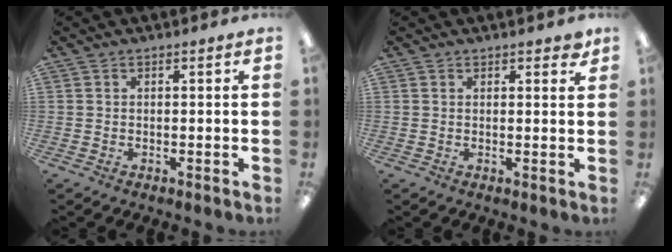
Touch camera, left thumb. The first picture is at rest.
{"total": 1.8, "force": [1.5, 0.7, 0.8], "torque": [-0.001, -0.006, 0.025]}